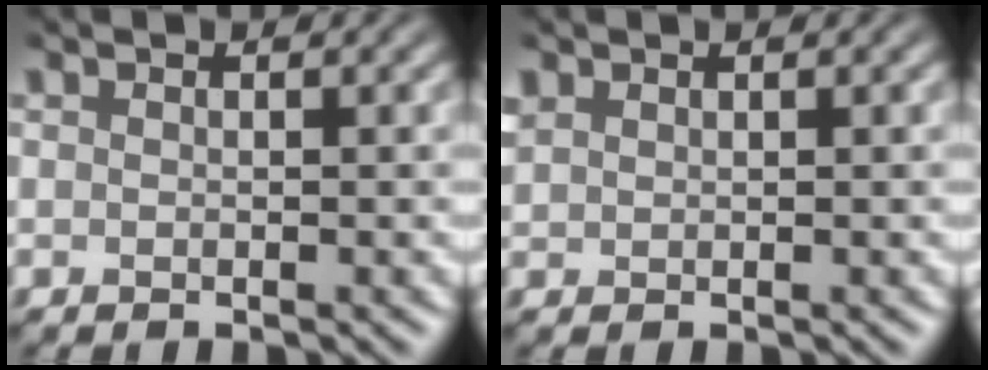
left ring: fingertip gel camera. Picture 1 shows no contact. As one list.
[{"total": 0.9, "force": [0.7, 0.5, 0.2], "torque": [-0.007, 0.000, 0.017]}]